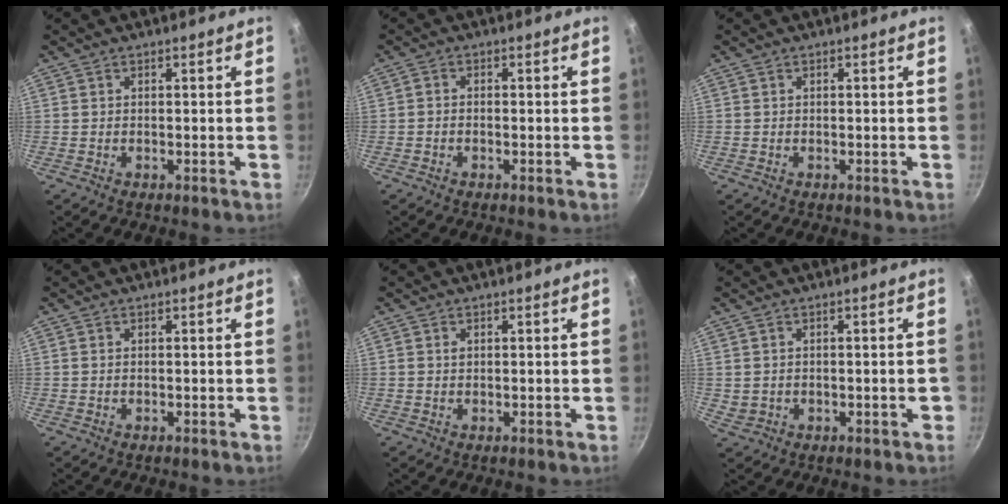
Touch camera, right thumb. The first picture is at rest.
{"total": 1.2, "force": [-0.6, 0.7, 0.7], "torque": [-0.016, 0.009, -0.014]}
{"total": 0.0}
{"total": 0.0}
{"total": 0.8, "force": [0.3, 0.6, 0.5], "torque": [-0.008, 0.002, 0.004]}
{"total": 2.9, "force": [-0.2, 1.9, 2.3], "torque": [-0.028, 0.006, 0.006]}